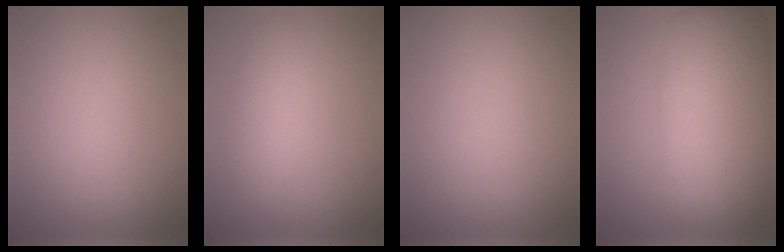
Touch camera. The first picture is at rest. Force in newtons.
{"total": 2.4, "press": 2.4, "slide": 0.1}
{"total": 0.0}
{"total": 10.2, "press": 10.2, "slide": 0.3}